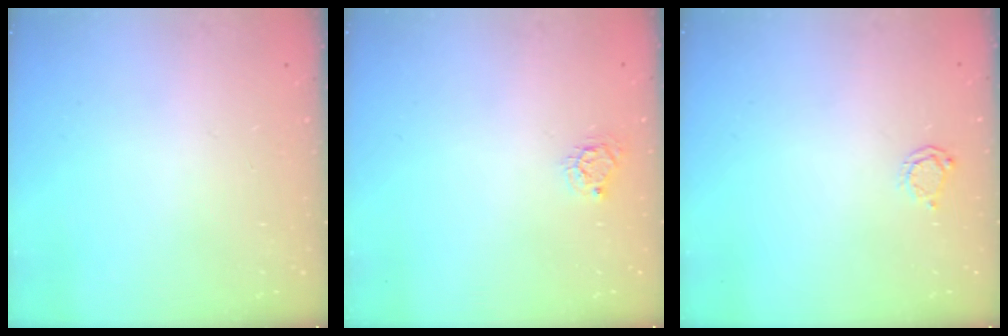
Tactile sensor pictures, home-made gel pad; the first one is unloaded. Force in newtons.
{"total": 5.7, "press": 5.7, "slide": 0.3}
{"total": 3.2, "press": 3.2, "slide": 0.4}